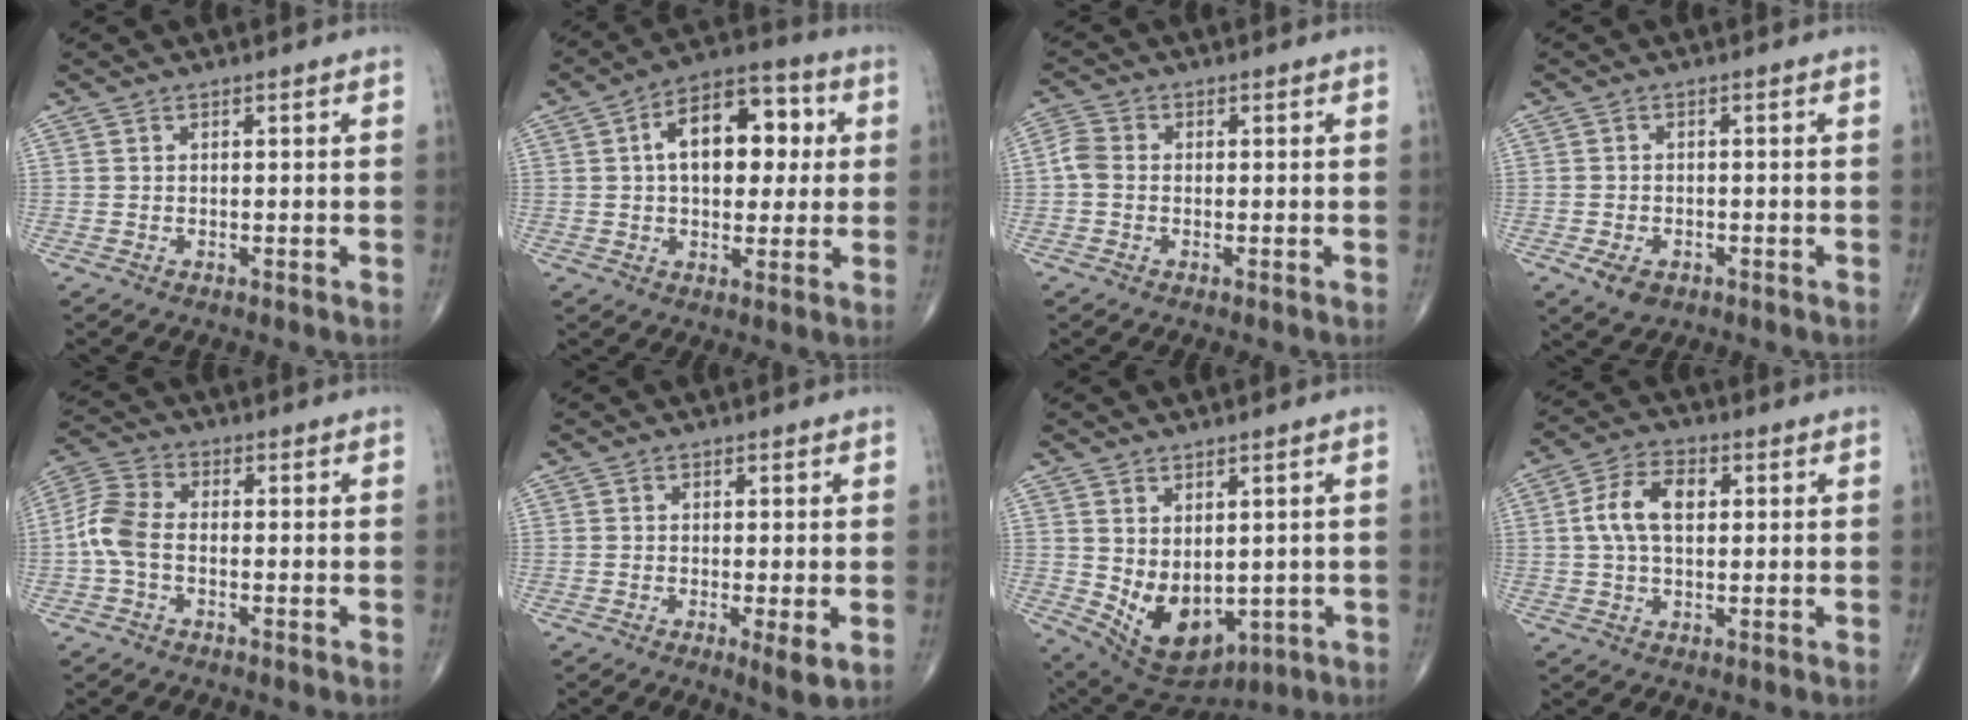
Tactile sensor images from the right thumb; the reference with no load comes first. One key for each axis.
{"total": 15.0, "fx": 2.8, "fy": 8.8, "fz": 11.9, "tx": -0.145, "ty": 0.021, "tz": 0.036}
{"total": 3.2, "fx": -0.4, "fy": 2.5, "fz": 1.9, "tx": -0.040, "ty": 0.008, "tz": -0.017}
{"total": 4.0, "fx": -1.8, "fy": 2.6, "fz": 2.4, "tx": -0.040, "ty": 0.004, "tz": -0.025}
{"total": 6.6, "fx": -1.3, "fy": 3.9, "fz": 5.2, "tx": -0.119, "ty": 0.020, "tz": -0.039}
{"total": 3.5, "fx": -0.8, "fy": 0.6, "fz": 3.4, "tx": -0.061, "ty": -0.014, "tz": -0.016}
{"total": 11.1, "fx": -0.6, "fy": 7.2, "fz": 8.4, "tx": -0.115, "ty": -0.012, "tz": 0.025}
{"total": 8.3, "fx": 1.3, "fy": 4.9, "fz": 6.6, "tx": -0.124, "ty": 0.017, "tz": 0.020}